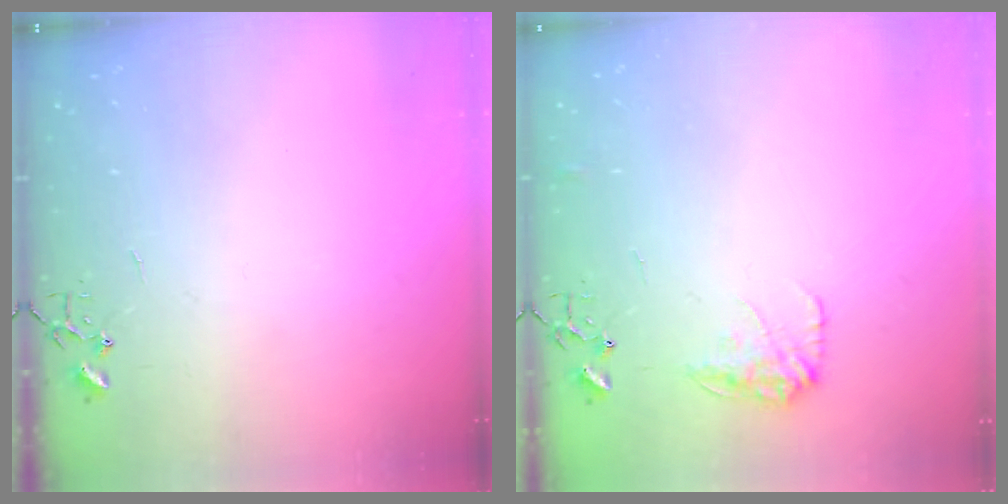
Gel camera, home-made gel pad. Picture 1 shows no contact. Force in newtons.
{"total": 10.4, "press": 10.4, "slide": 0.5}